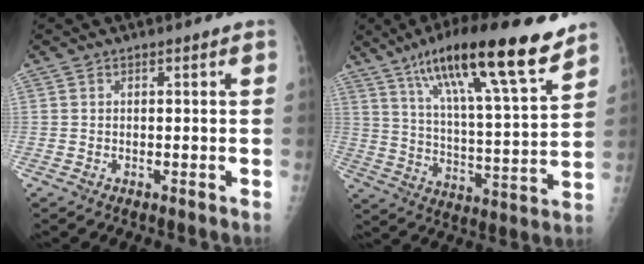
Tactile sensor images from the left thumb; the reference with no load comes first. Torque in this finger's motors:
{"motor_torque": [0.37, 0.37, 1.55, -1.22, 0.20]}